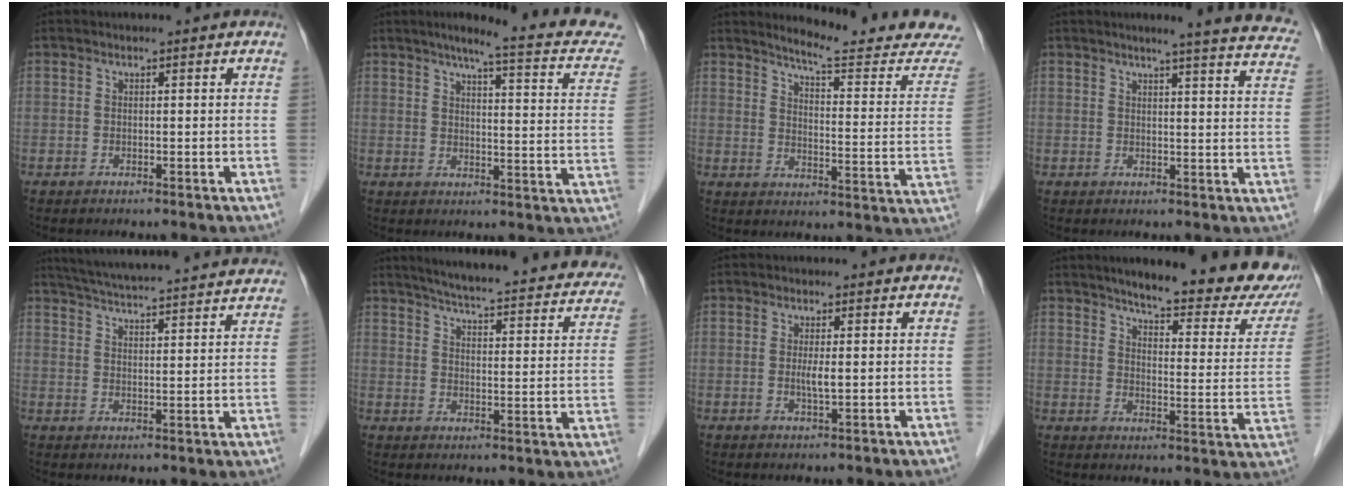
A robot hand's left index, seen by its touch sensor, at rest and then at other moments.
{"total": 16.5, "force": [14.0, 1.4, 8.6], "torque": [-0.102, -0.026, 0.151]}
{"total": 16.5, "force": [15.8, -0.4, 4.8], "torque": [-0.067, -0.099, 0.187]}
{"total": 16.7, "force": [14.9, 0.7, 7.6], "torque": [-0.087, -0.037, 0.155]}
{"total": 26.4, "force": [24.5, 1.5, 9.7], "torque": [-0.161, -0.012, 0.315]}
{"total": 27.2, "force": [23.2, 4.4, 13.5], "torque": [-0.188, -0.025, 0.273]}
{"total": 2.0, "force": [0.0, 0.2, 1.9], "torque": [-0.043, -0.003, 0.001]}
{"total": 21.9, "force": [18.0, 4.1, 11.9], "torque": [-0.147, -0.028, 0.214]}